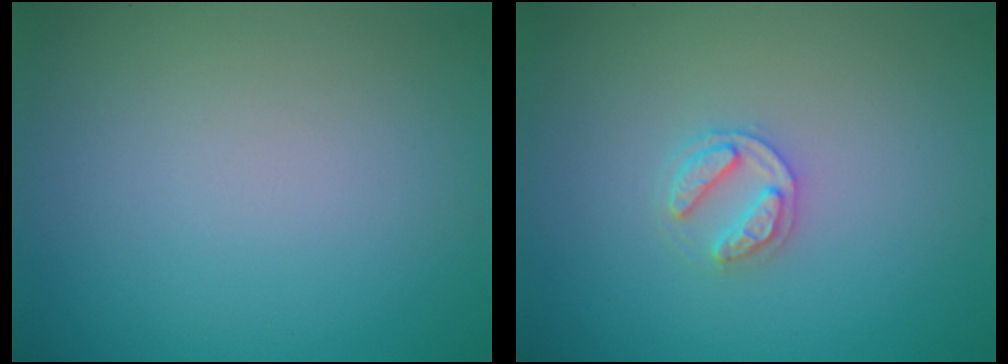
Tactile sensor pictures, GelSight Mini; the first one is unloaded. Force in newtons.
{"total": 2.0, "press": 2.0, "slide": 0.3}